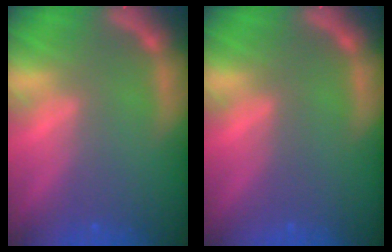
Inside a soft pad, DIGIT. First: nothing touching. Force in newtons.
{"total": 0.0}